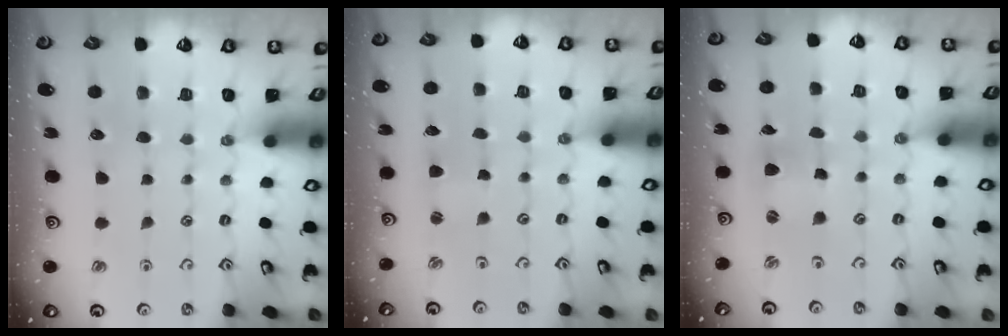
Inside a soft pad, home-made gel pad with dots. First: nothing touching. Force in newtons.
{"total": 1.8, "press": 1.8, "slide": 0.2}
{"total": 3.2, "press": 3.2, "slide": 0.2}